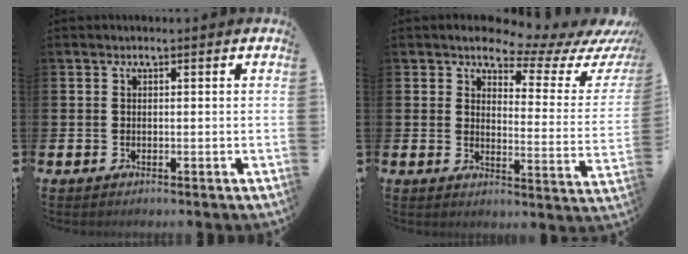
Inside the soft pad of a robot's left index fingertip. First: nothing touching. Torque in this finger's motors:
{"motor_torque": [1.06, -1.08, 0.19, 0.02]}